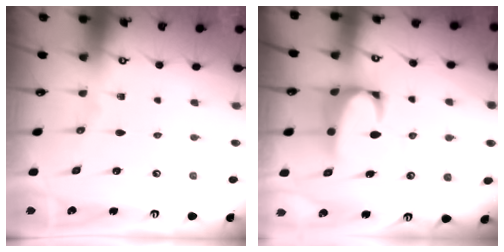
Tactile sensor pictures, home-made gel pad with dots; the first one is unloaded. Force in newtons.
{"total": 4.3, "press": 4.2, "slide": 1.1}